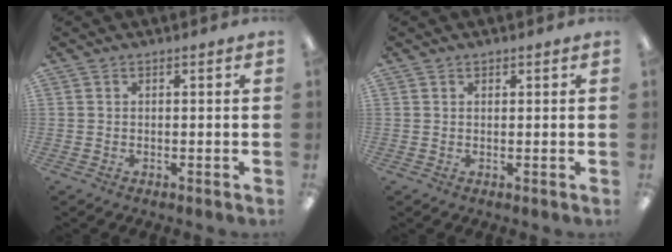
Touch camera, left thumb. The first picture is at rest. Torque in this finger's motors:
{"motor_torque": [-0.02, -0.11, -0.09, -0.05, -0.03]}